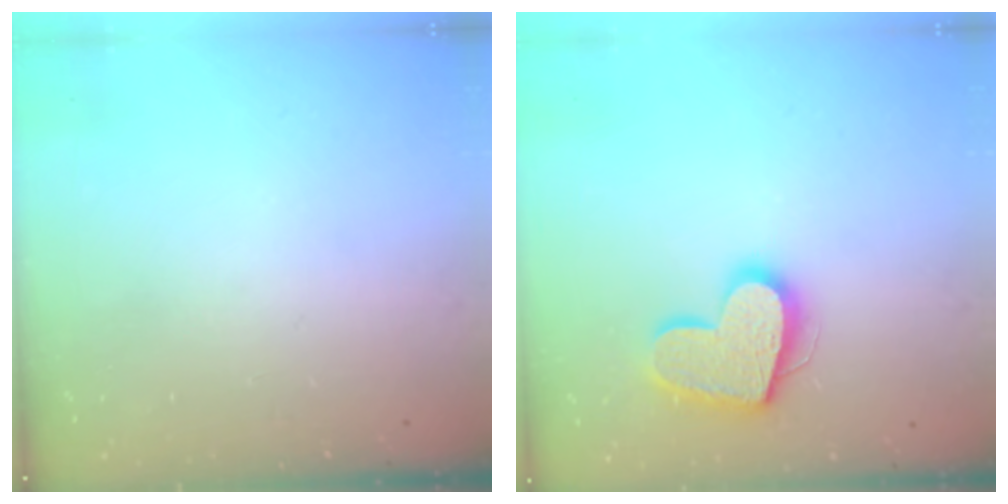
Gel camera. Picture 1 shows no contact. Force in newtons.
{"total": 15.8, "press": 15.7, "slide": 1.4}